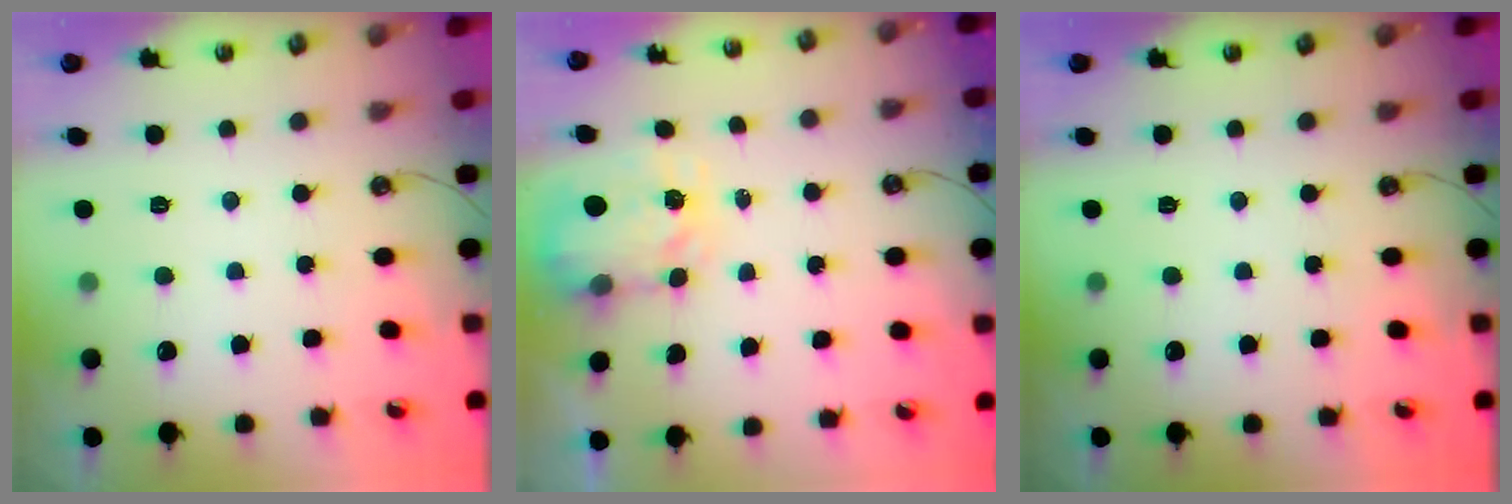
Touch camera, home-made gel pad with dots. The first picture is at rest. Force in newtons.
{"total": 3.7, "press": 3.7, "slide": 0.5}
{"total": 0.0}